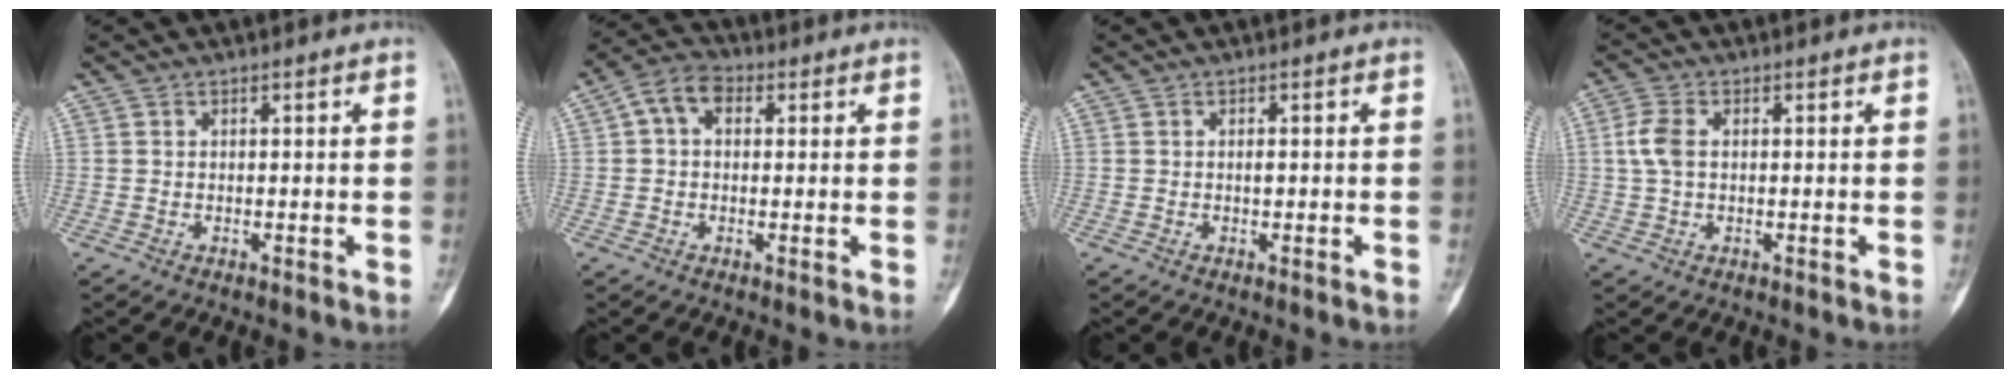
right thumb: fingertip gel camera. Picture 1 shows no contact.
{"total": 6.4, "force": [1.4, 4.5, 4.2], "torque": [-0.062, 0.023, 0.015]}
{"total": 0.9, "force": [-0.1, 0.2, 0.8], "torque": [-0.013, 0.000, -0.002]}
{"total": 4.4, "force": [0.4, 2.7, 3.5], "torque": [-0.088, 0.009, 0.005]}